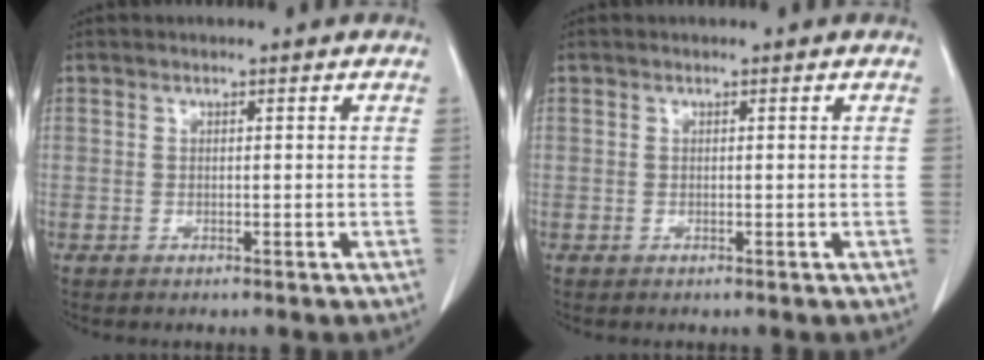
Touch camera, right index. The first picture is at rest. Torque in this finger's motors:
{"motor_torque": [0.00, 0.00, 0.00, 0.00]}